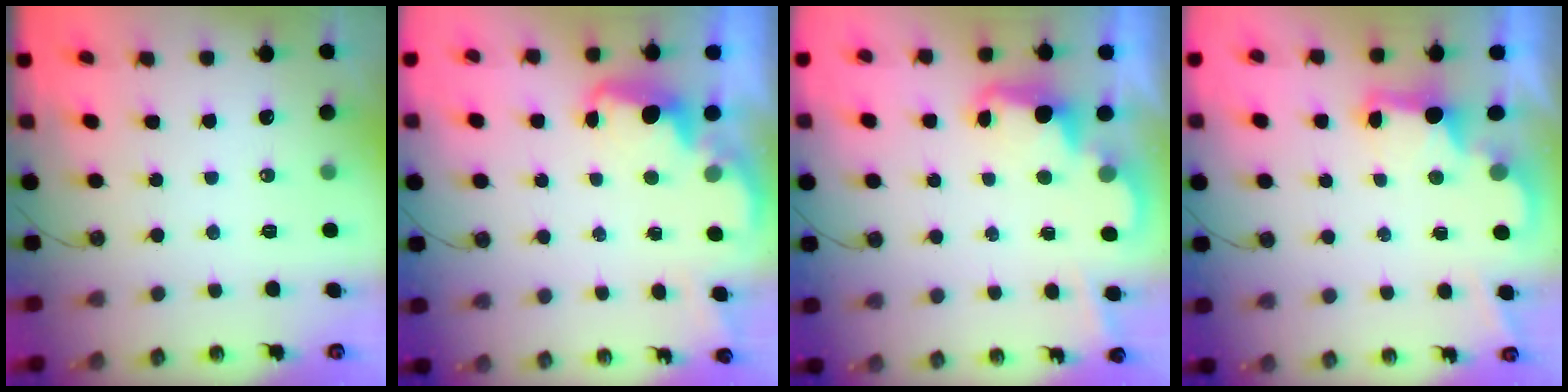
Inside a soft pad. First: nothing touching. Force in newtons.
{"total": 2.1, "press": 2.0, "slide": 0.6}
{"total": 2.6, "press": 2.5, "slide": 0.6}
{"total": 2.2, "press": 2.1, "slide": 0.7}